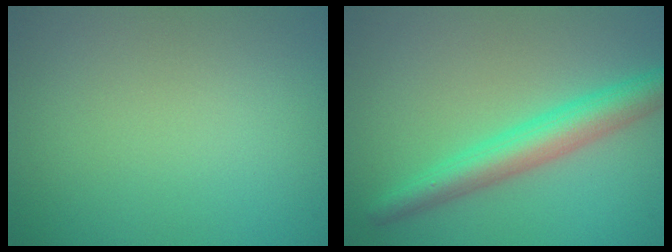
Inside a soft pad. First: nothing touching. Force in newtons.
{"total": 4.5, "press": 4.5, "slide": 0.1}